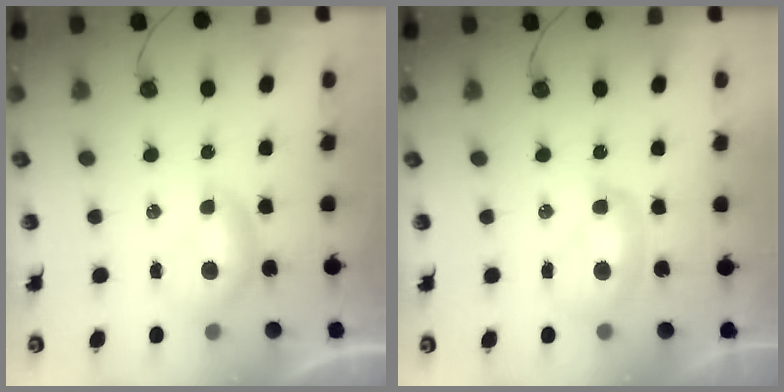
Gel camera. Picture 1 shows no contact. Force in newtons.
{"total": 2.4, "press": 2.4, "slide": 0.3}